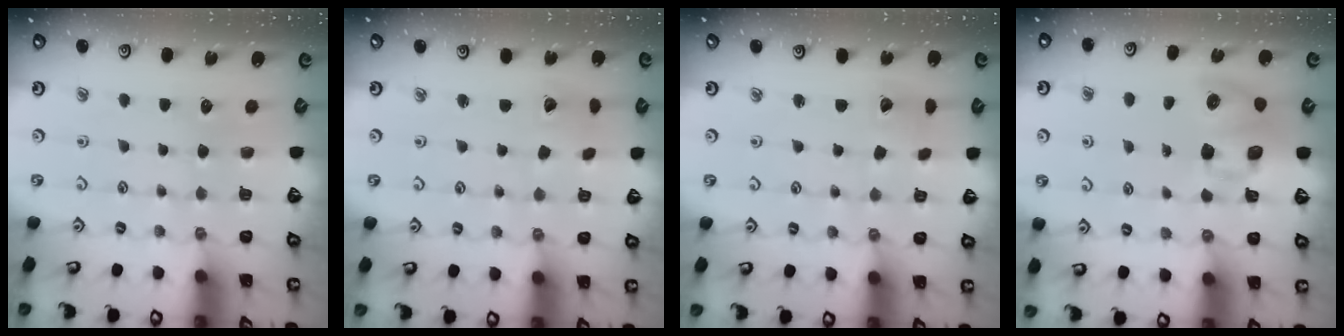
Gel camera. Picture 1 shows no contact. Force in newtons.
{"total": 2.5, "press": 2.5, "slide": 0.4}
{"total": 4.0, "press": 3.9, "slide": 0.5}
{"total": 8.6, "press": 8.5, "slide": 1.5}